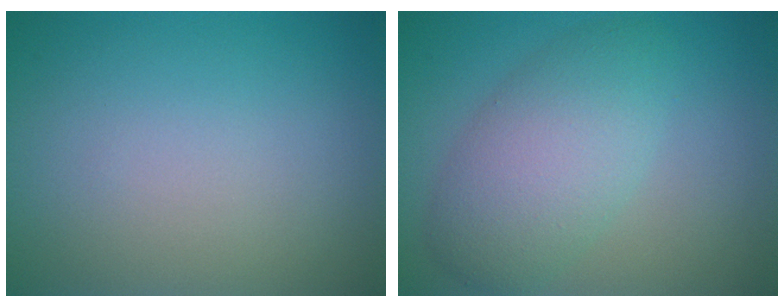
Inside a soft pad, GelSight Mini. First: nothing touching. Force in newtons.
{"total": 5.6, "press": 5.6, "slide": 0.2}